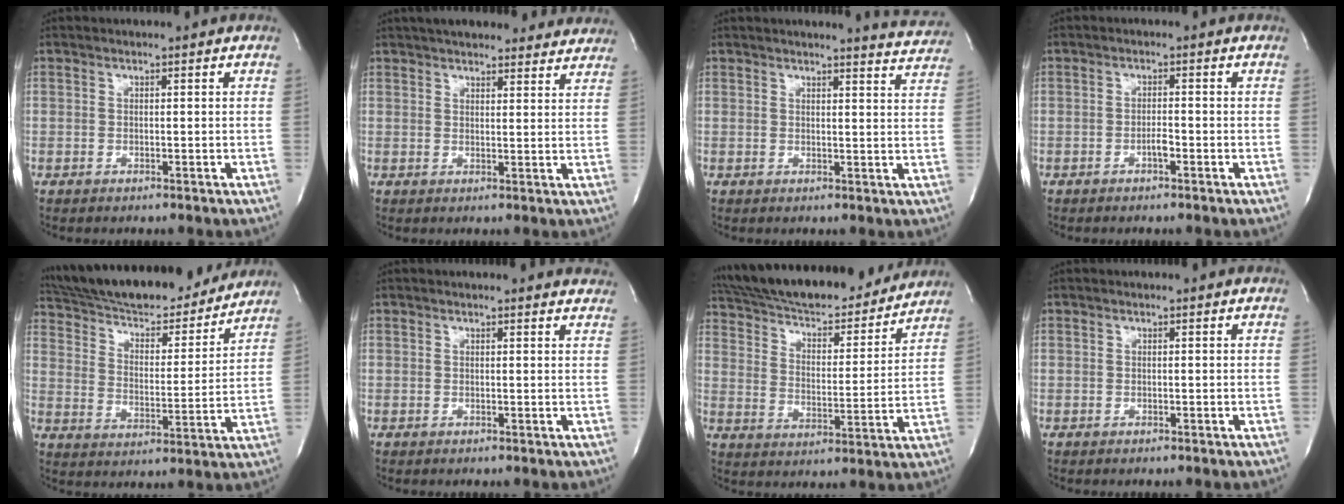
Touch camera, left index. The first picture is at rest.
{"total": 18.9, "force": [16.9, 4.7, 6.9], "torque": [-0.098, 0.022, 0.212]}
{"total": 7.1, "force": [7.0, -0.1, 0.7], "torque": [-0.010, -0.040, 0.060]}
{"total": 1.5, "force": [-1.0, 0.2, 1.1], "torque": [-0.024, -0.001, -0.016]}
{"total": 24.2, "force": [21.9, 5.0, 9.0], "torque": [-0.159, -0.004, 0.321]}
{"total": 5.6, "force": [5.4, 0.9, 1.0], "torque": [-0.005, -0.002, 0.035]}
{"total": 25.0, "force": [22.5, 5.4, 9.6], "torque": [-0.173, 0.001, 0.324]}
{"total": 0.0}